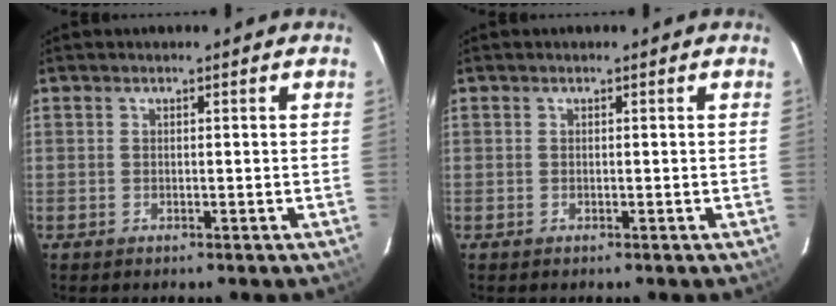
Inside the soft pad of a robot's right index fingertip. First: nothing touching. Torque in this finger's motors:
{"motor_torque": [0.00, 0.00, 0.00, -0.01]}